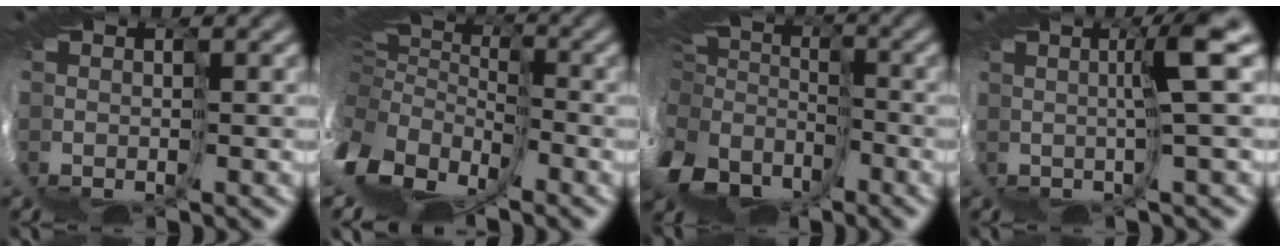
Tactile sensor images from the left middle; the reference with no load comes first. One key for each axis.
{"total": 12.6, "fx": -3.3, "fy": 8.7, "fz": 8.5, "tx": -0.233, "ty": -0.033, "tz": -0.033}
{"total": 13.4, "fx": -4.9, "fy": 9.8, "fz": 7.7, "tx": -0.215, "ty": -0.043, "tz": -0.048}
{"total": 3.9, "fx": 1.7, "fy": -0.6, "fz": 3.4, "tx": -0.053, "ty": 0.010, "tz": 0.014}